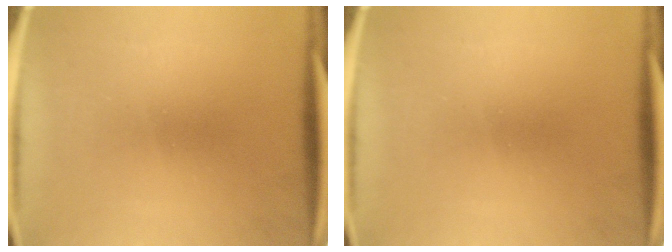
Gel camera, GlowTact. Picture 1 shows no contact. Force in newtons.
{"total": 0.0}